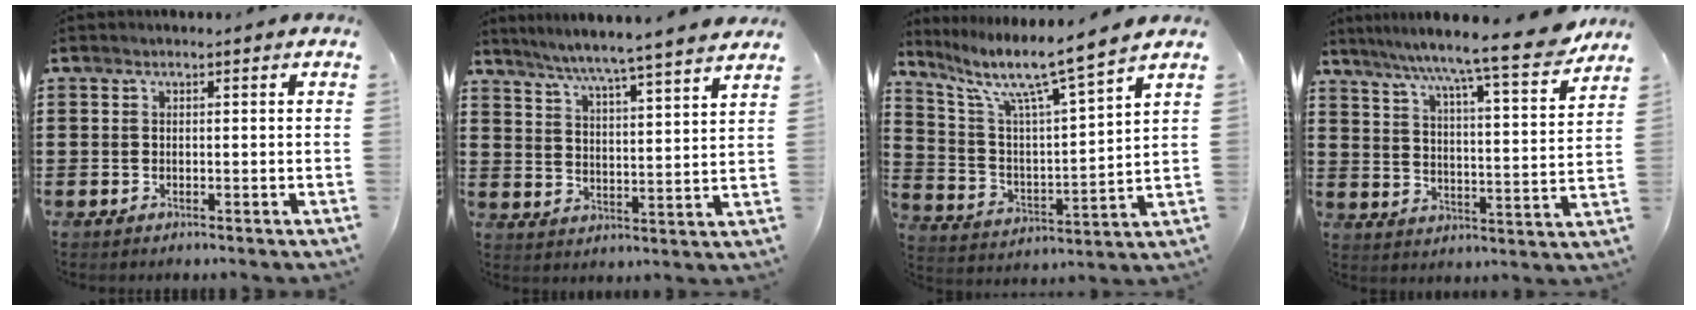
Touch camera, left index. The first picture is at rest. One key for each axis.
{"total": 5.6, "fx": 5.0, "fy": -1.4, "fz": 1.9, "tx": -0.058, "ty": -0.040, "tz": 0.081}
{"total": 8.7, "fx": 6.9, "fy": 0.3, "fz": 5.4, "tx": -0.126, "ty": -0.051, "tz": 0.105}
{"total": 9.3, "fx": 7.9, "fy": -0.7, "fz": 4.7, "tx": -0.107, "ty": -0.063, "tz": 0.124}